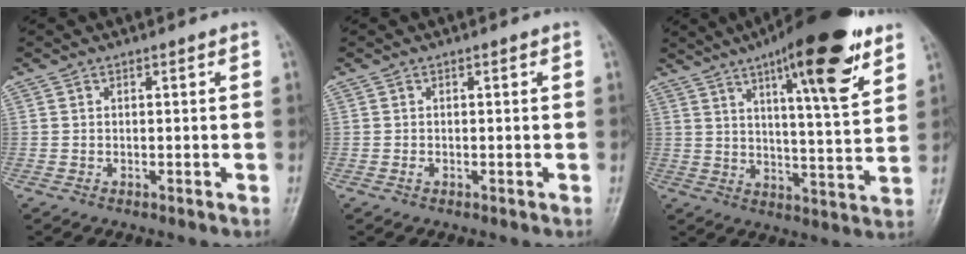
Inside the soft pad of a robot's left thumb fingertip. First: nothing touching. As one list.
[{"total": 0.8, "force": [0.0, 0.4, 0.7], "torque": [-0.005, 0.004, 0.002]}, {"total": 19.4, "force": [11.3, 4.1, 15.2], "torque": [-0.202, -0.047, 0.168]}]